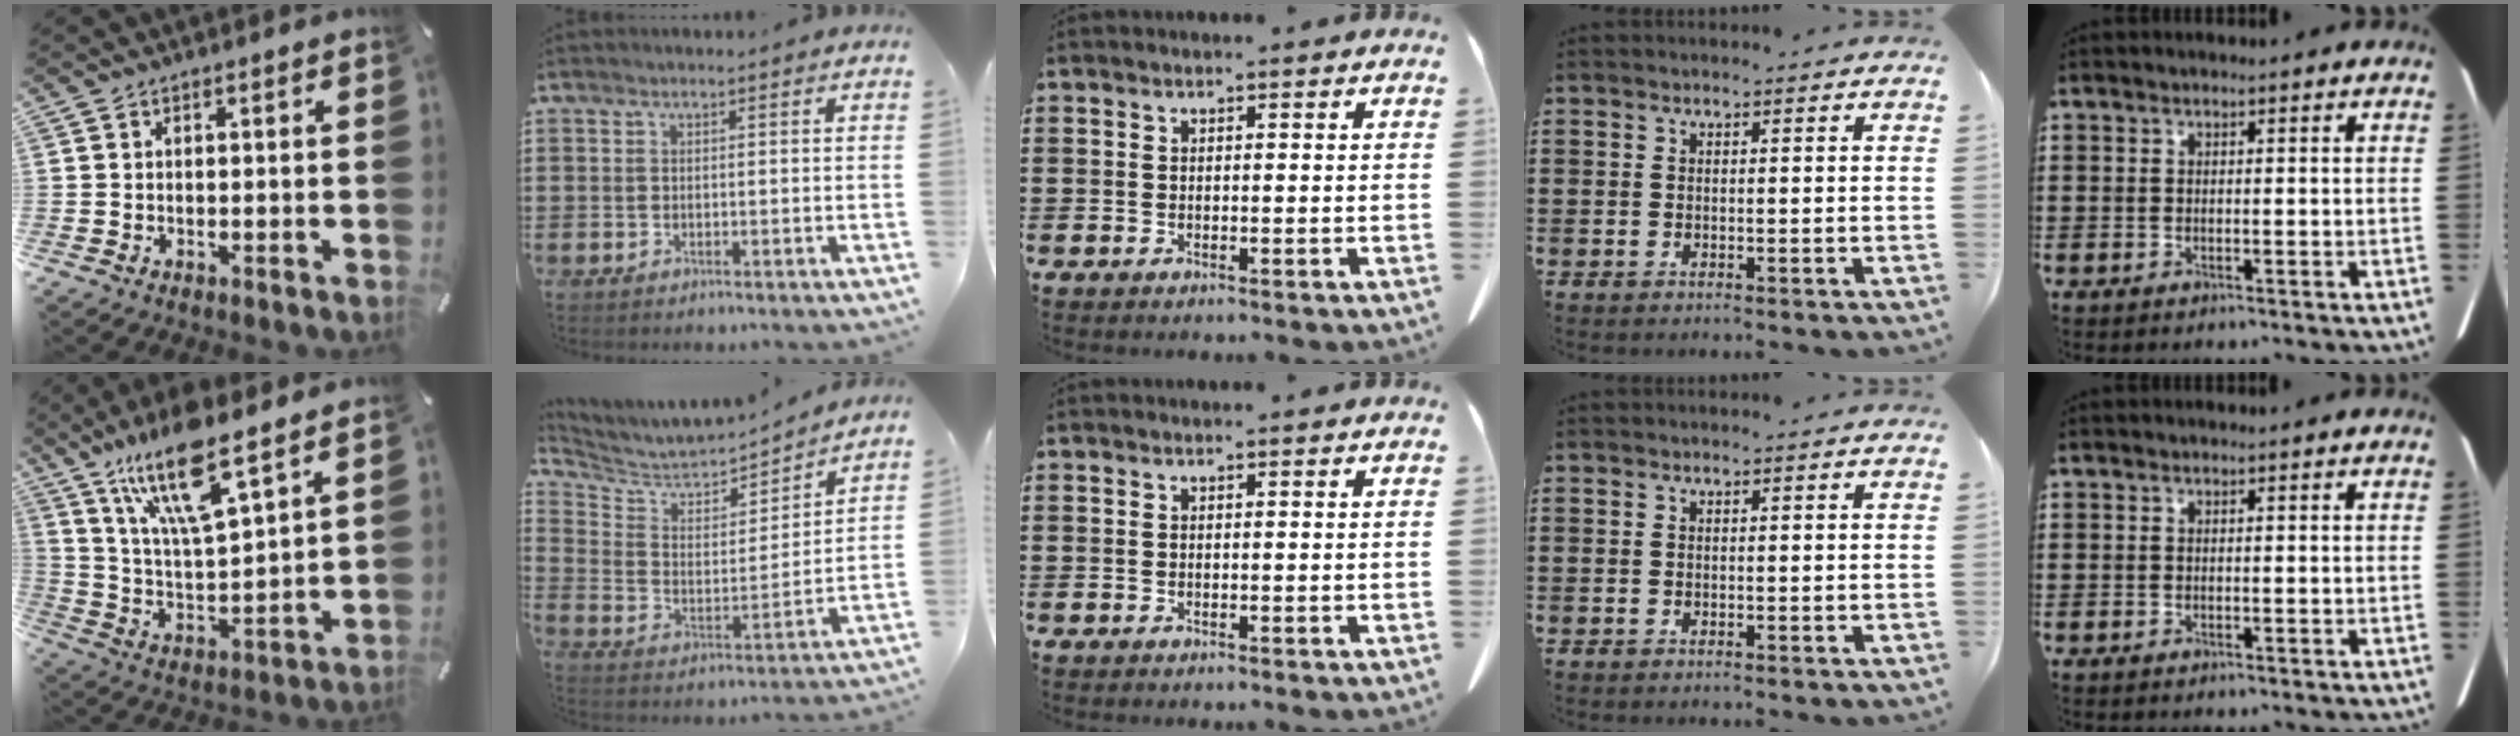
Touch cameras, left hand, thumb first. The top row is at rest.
{"thumb": {"total": 17.0, "force": [12.0, 4.3, 11.2], "torque": [-0.228, -0.057, 0.204]}, "index": {"total": 4.8, "force": [4.6, 1.2, 0.5], "torque": [-0.044, -0.045, 0.073]}}